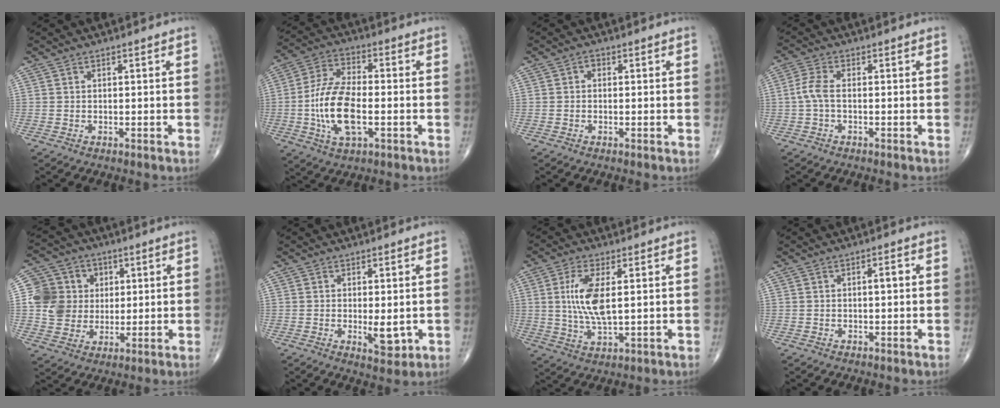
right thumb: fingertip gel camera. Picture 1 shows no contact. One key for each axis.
{"total": 13.4, "fx": -2.5, "fy": 6.2, "fz": 11.7, "tx": -0.236, "ty": 0.013, "tz": -0.049}
{"total": 0.9, "fx": 0.0, "fy": 0.8, "fz": 0.6, "tx": -0.002, "ty": 0.003, "tz": -0.006}
{"total": 3.4, "fx": -0.6, "fy": 1.3, "fz": 3.1, "tx": -0.078, "ty": 0.004, "tz": -0.018}
{"total": 11.9, "fx": 1.9, "fy": 10.9, "fz": 4.4, "tx": -0.052, "ty": 0.008, "tz": 0.036}
{"total": 4.2, "fx": -0.5, "fy": 1.8, "fz": 3.8, "tx": -0.047, "ty": -0.010, "tz": 0.000}
{"total": 9.1, "fx": 1.5, "fy": 3.4, "fz": 8.3, "tx": -0.177, "ty": -0.012, "tz": 0.032}
{"total": 1.6, "fx": 0.1, "fy": 0.5, "fz": 1.5, "tx": -0.025, "ty": 0.003, "tz": 0.000}